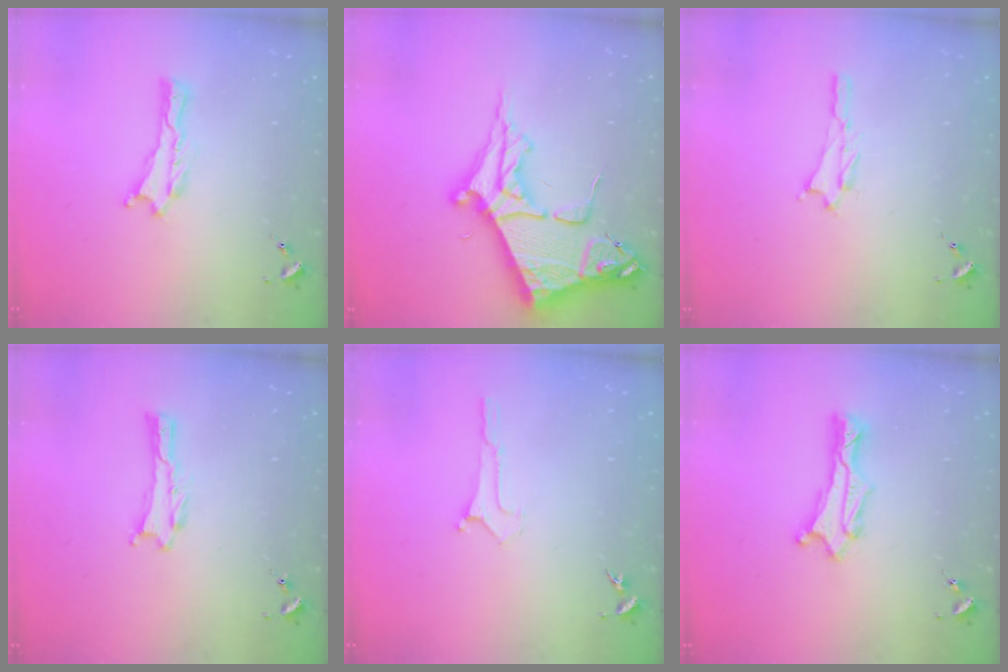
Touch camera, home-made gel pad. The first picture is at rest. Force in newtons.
{"total": 8.8, "press": 8.7, "slide": 0.9}
{"total": 0.8, "press": 0.8, "slide": 0.2}
{"total": 0.0}
{"total": 0.0}
{"total": 1.3, "press": 1.2, "slide": 0.1}